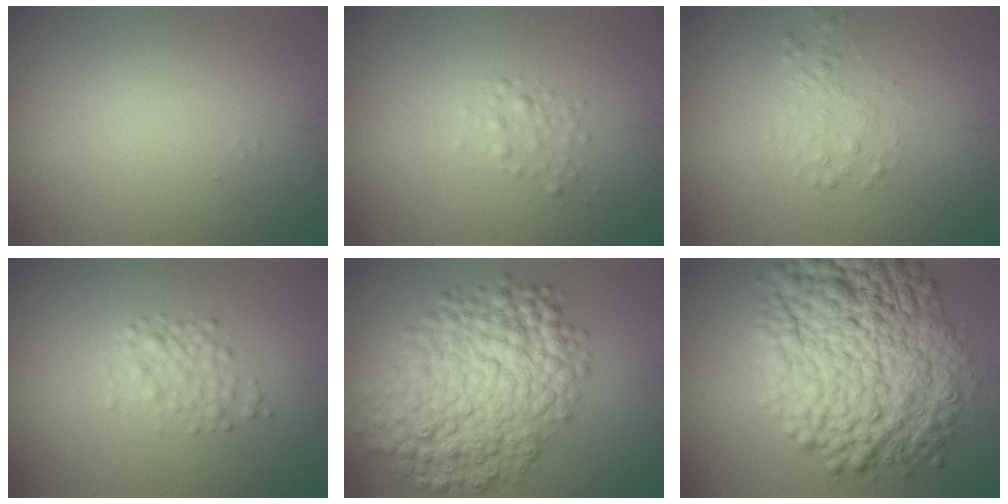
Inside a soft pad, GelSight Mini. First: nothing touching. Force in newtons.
{"total": 1.2, "press": 1.2, "slide": 0.1}
{"total": 1.4, "press": 1.4, "slide": 0.1}
{"total": 2.1, "press": 2.1, "slide": 0.0}
{"total": 10.9, "press": 10.9, "slide": 0.2}
{"total": 13.4, "press": 13.4, "slide": 0.1}